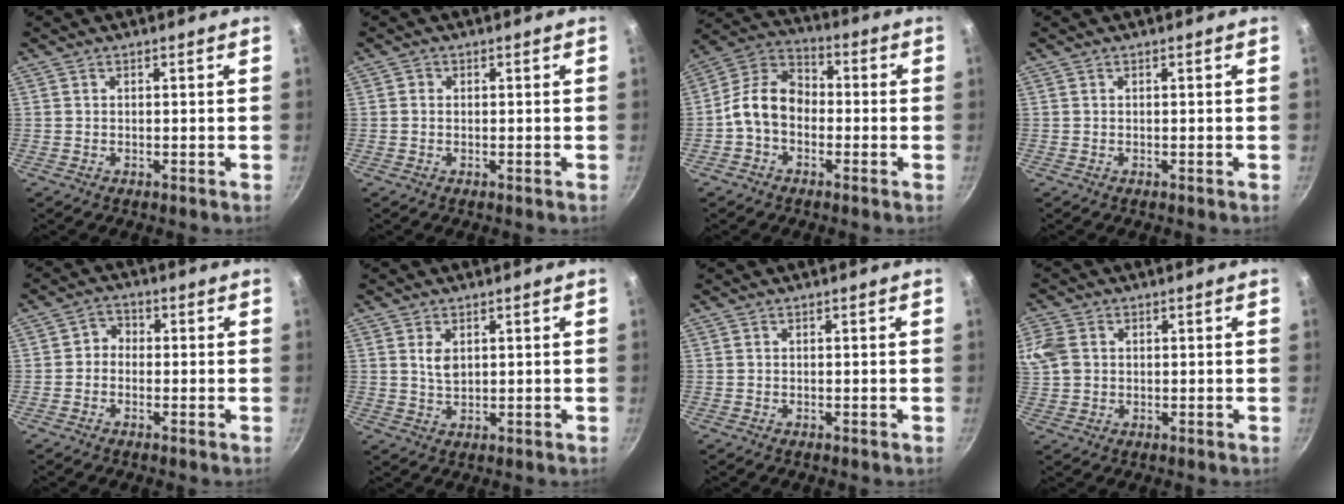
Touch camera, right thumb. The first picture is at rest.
{"total": 0.7, "force": [-0.1, 0.7, 0.2], "torque": [0.000, 0.004, -0.002]}
{"total": 10.3, "force": [-2.0, 7.5, 6.7], "torque": [-0.095, 0.039, -0.061]}
{"total": 0.0}
{"total": 2.9, "force": [-0.7, 2.5, 1.2], "torque": [-0.004, 0.014, -0.023]}
{"total": 3.3, "force": [1.1, 2.0, 2.3], "torque": [-0.039, -0.008, 0.022]}
{"total": 0.0}
{"total": 7.9, "force": [1.7, 6.2, 4.5], "torque": [-0.099, 0.011, 0.028]}